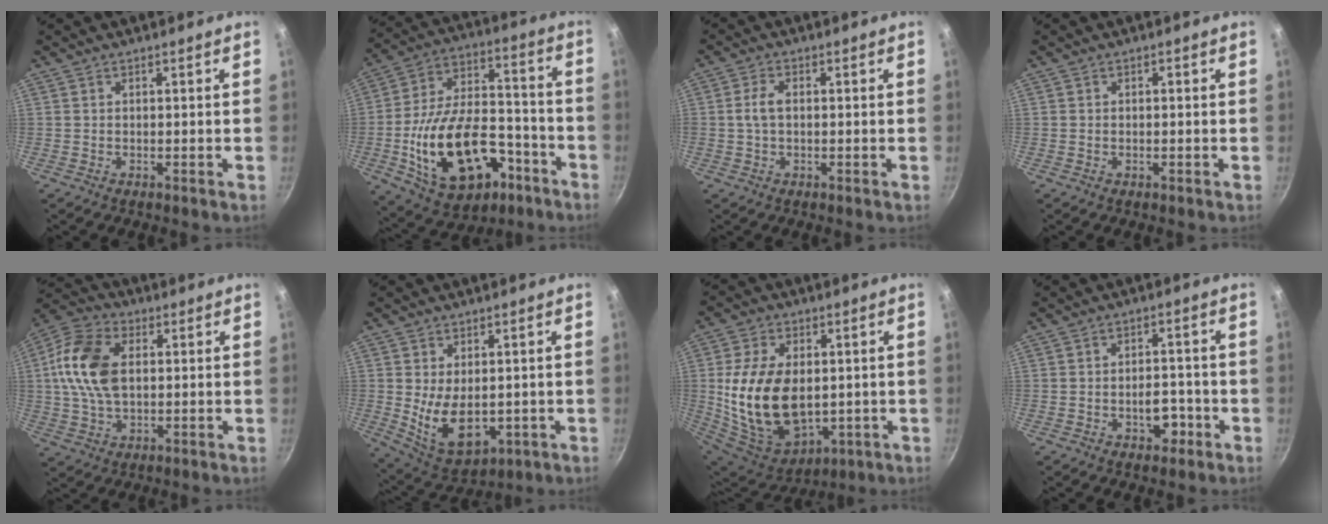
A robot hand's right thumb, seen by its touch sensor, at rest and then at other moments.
{"total": 25.0, "force": [-9.0, 14.7, 18.1], "torque": [-0.290, 0.067, -0.125]}
{"total": 3.5, "force": [0.1, 1.9, 2.9], "torque": [-0.063, 0.010, -0.001]}
{"total": 0.6, "force": [-0.3, 0.3, 0.4], "torque": [-0.008, 0.003, -0.006]}
{"total": 14.1, "force": [1.8, 9.0, 10.7], "torque": [-0.190, 0.012, 0.021]}
{"total": 11.1, "force": [-0.5, 6.8, 8.7], "torque": [-0.131, -0.022, 0.018]}
{"total": 20.0, "force": [0.1, 12.8, 15.4], "torque": [-0.272, -0.018, 0.021]}
{"total": 5.1, "force": [-2.0, 3.2, 3.4], "torque": [-0.023, 0.015, -0.028]}